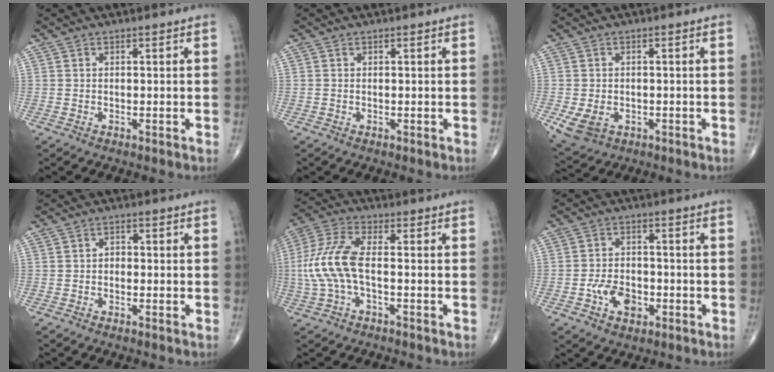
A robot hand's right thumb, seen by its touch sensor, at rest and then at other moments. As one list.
[{"total": 0.0}, {"total": 5.6, "force": [-1.6, 4.3, 3.3], "torque": [-0.061, 0.001, -0.014]}, {"total": 1.6, "force": [-0.3, 1.2, 0.9], "torque": [-0.003, 0.006, -0.011]}, {"total": 9.9, "force": [-1.3, 3.9, 9.0], "torque": [-0.224, 0.027, -0.029]}, {"total": 6.6, "force": [-2.4, 4.3, 4.3], "torque": [-0.059, 0.013, -0.042]}]